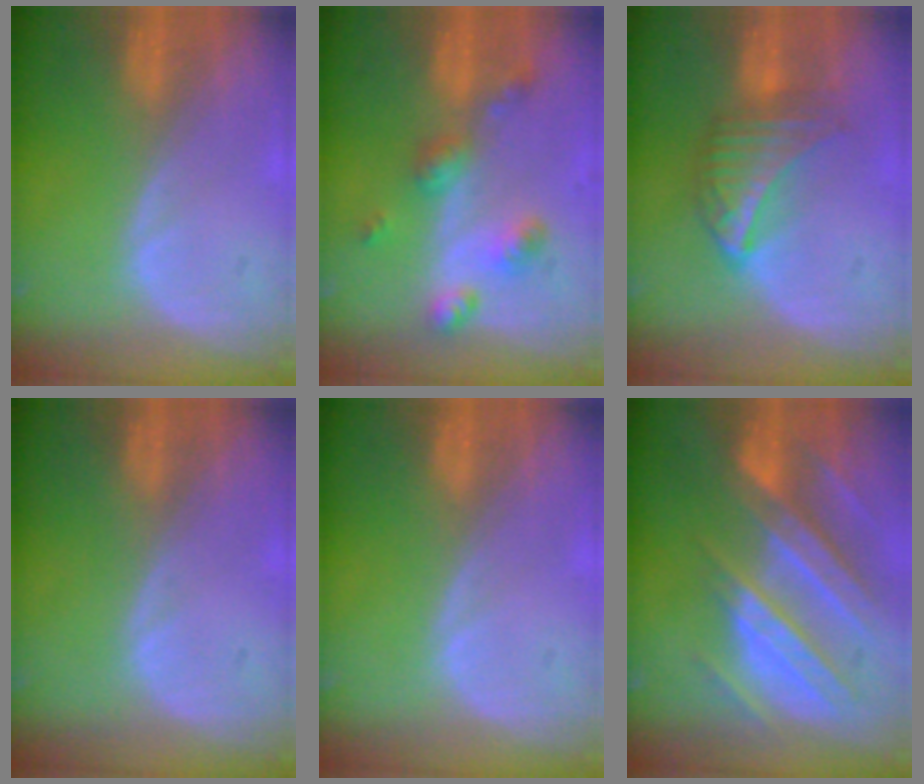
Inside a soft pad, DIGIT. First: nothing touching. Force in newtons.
{"total": 6.2, "press": 5.5, "slide": 2.9}
{"total": 6.4, "press": 5.9, "slide": 2.3}
{"total": 0.0}
{"total": 0.0}
{"total": 10.5, "press": 9.3, "slide": 4.8}